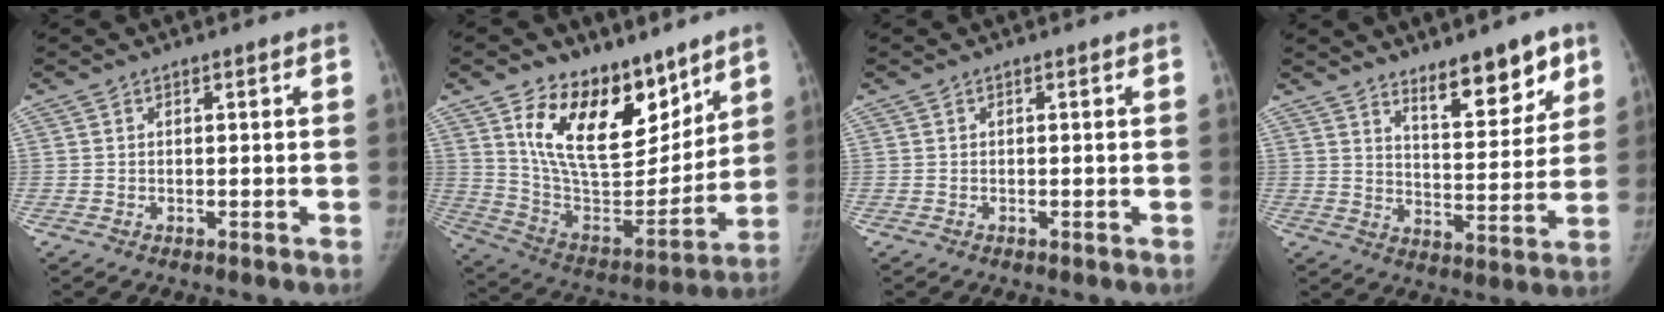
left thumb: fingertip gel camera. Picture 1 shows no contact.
{"total": 21.4, "force": [12.8, 11.5, 12.8], "torque": [-0.155, -0.080, 0.234]}
{"total": 0.0}
{"total": 11.9, "force": [8.2, 4.3, 7.4], "torque": [-0.068, -0.061, 0.131]}